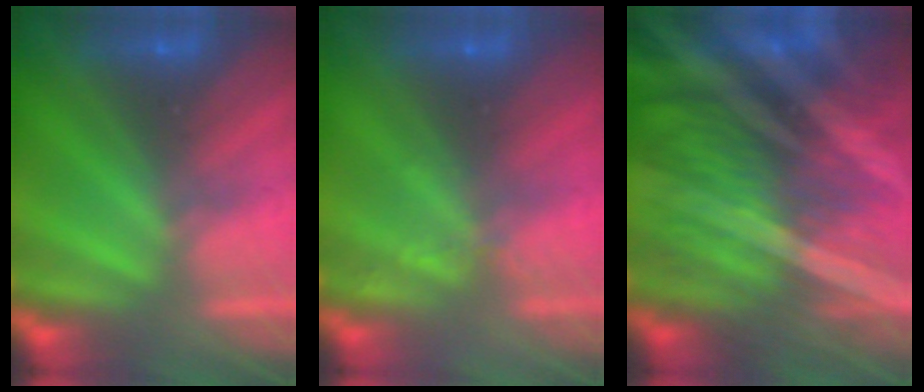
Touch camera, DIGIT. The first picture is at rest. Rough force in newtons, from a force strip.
{"total": 2.1}
{"total": 8.2}